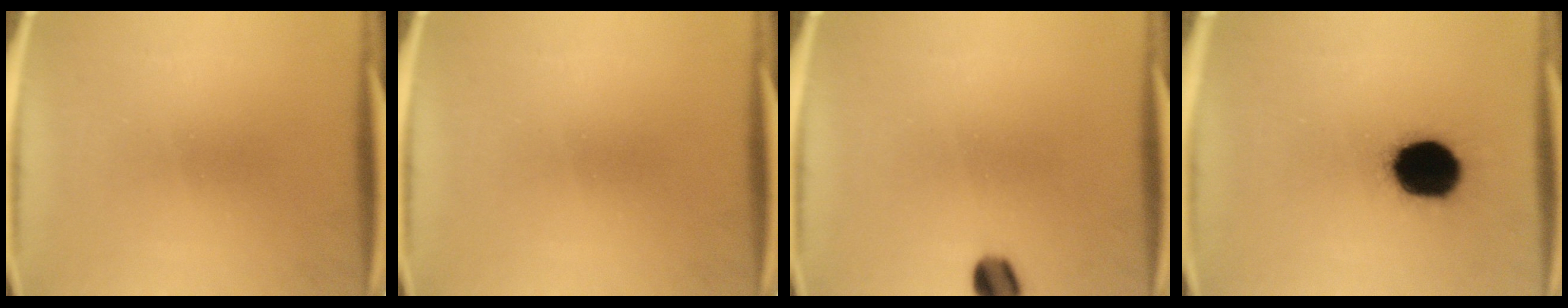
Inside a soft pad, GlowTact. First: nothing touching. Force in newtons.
{"total": 0.0}
{"total": 4.5}
{"total": 15.6}